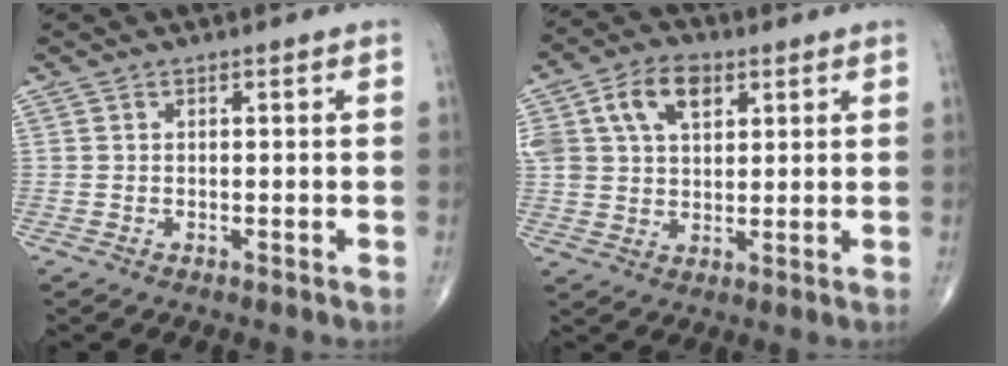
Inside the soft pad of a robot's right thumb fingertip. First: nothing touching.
{"total": 12.2, "force": [4.7, 8.1, 7.9], "torque": [-0.146, 0.001, 0.086]}